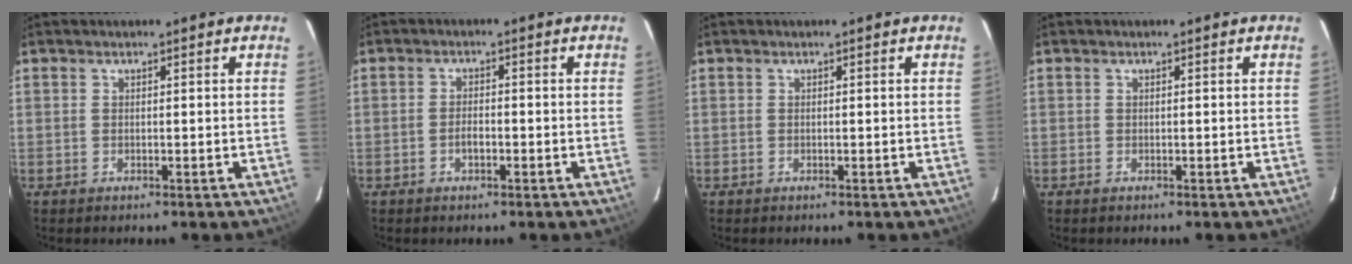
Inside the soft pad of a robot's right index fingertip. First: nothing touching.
{"total": 2.3, "force": [-1.0, 1.0, 1.8], "torque": [-0.036, 0.004, -0.020]}
{"total": 0.0}
{"total": 0.0}